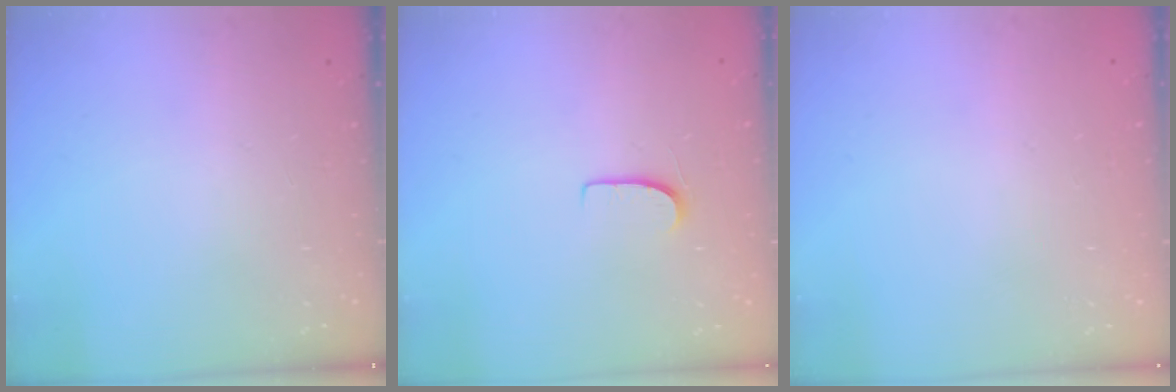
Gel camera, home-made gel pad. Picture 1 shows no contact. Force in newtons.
{"total": 5.9, "press": 5.9, "slide": 0.4}
{"total": 0.0}